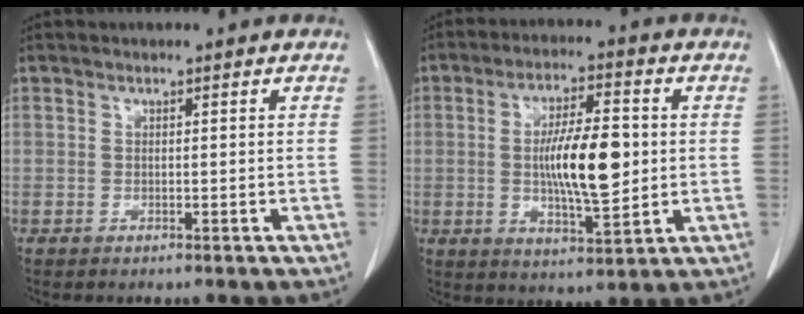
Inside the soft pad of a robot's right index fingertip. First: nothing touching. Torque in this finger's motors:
{"motor_torque": [1.47, 0.25, 0.40, 0.15]}